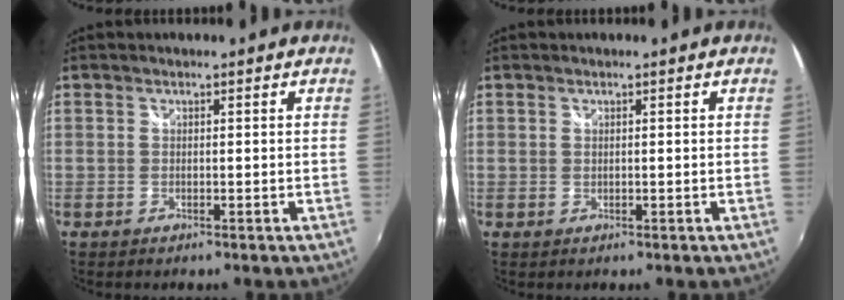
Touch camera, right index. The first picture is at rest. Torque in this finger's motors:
{"motor_torque": [-0.13, 0.13, 0.00, 0.00]}